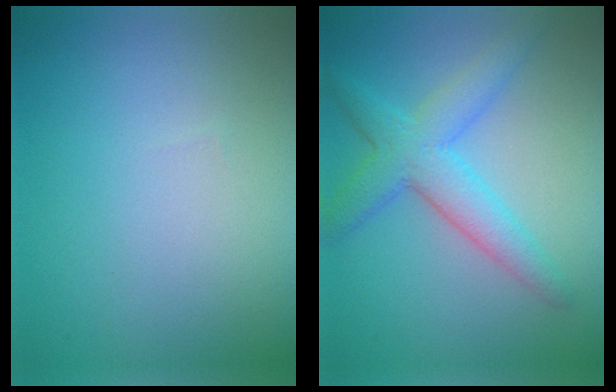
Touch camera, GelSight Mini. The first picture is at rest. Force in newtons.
{"total": 4.9, "press": 4.9, "slide": 0.1}